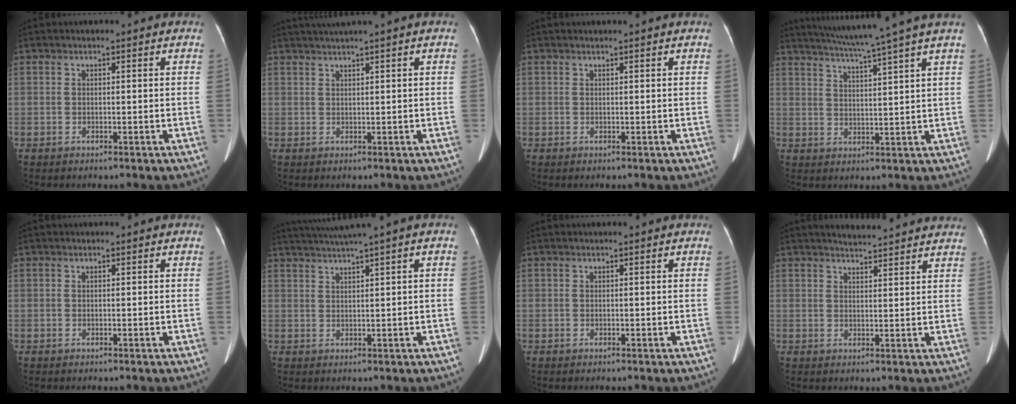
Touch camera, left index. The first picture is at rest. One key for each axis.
{"total": 3.1, "fx": 2.3, "fy": -1.0, "fz": 1.7, "tx": -0.031, "ty": 0.015, "tz": 0.048}
{"total": 0.7, "fx": 0.6, "fy": -0.1, "fz": 0.3, "tx": -0.005, "ty": 0.009, "tz": 0.016}
{"total": 10.9, "fx": 9.0, "fy": -2.4, "fz": 5.7, "tx": -0.096, "ty": -0.003, "tz": 0.130}
{"total": 0.0}
{"total": 5.3, "fx": 3.7, "fy": -1.2, "fz": 3.6, "tx": -0.067, "ty": 0.022, "tz": 0.071}
{"total": 0.0}
{"total": 8.7, "fx": 8.3, "fy": 0.7, "fz": 2.6, "tx": -0.037, "ty": 0.014, "tz": 0.094}